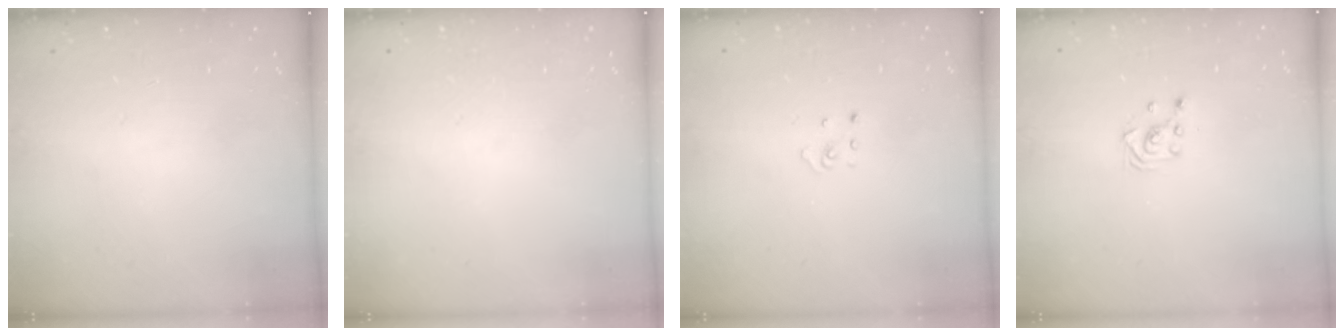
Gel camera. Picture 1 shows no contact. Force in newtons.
{"total": 0.0}
{"total": 1.9, "press": 1.9, "slide": 0.1}
{"total": 2.9, "press": 2.8, "slide": 0.3}